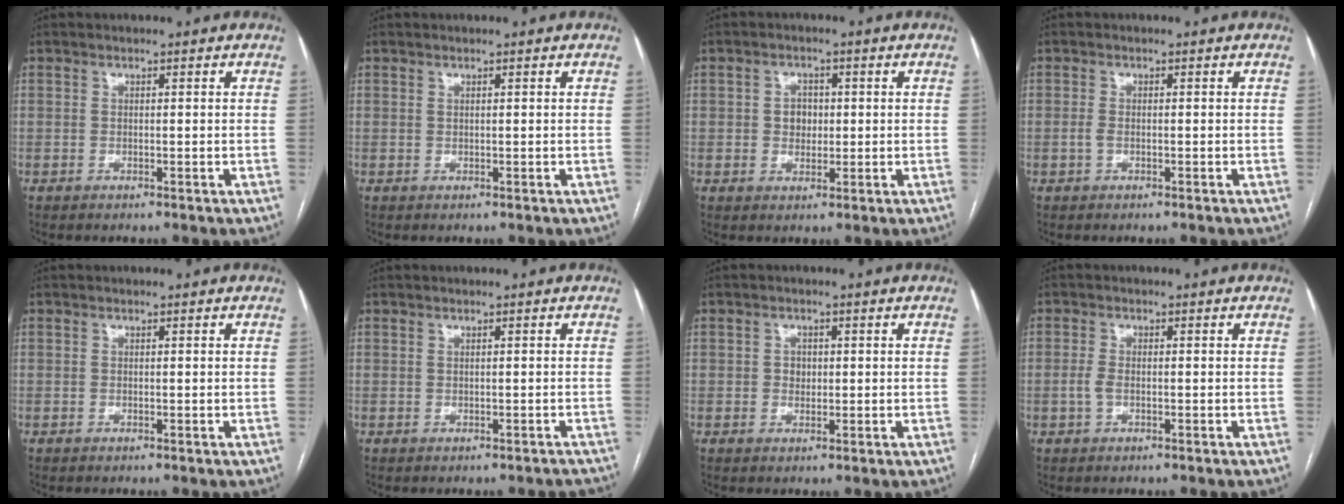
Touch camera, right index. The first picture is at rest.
{"total": 0.0}
{"total": 3.1, "force": [0.2, 2.5, 1.8], "torque": [-0.026, 0.008, 0.006]}
{"total": 1.1, "force": [-0.5, 0.4, 0.8], "torque": [-0.020, 0.001, -0.010]}
{"total": 0.0}
{"total": 1.3, "force": [-1.1, 0.4, 0.5], "torque": [0.002, 0.006, -0.013]}
{"total": 1.7, "force": [0.1, 1.5, 0.9], "torque": [-0.014, 0.002, 0.003]}
{"total": 1.9, "force": [-0.6, 0.8, 1.6], "torque": [-0.039, 0.001, -0.011]}